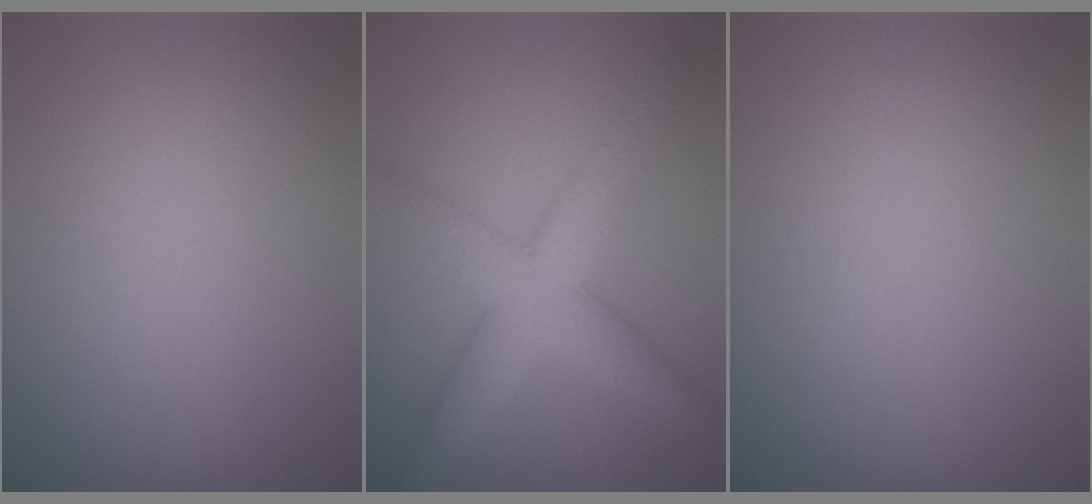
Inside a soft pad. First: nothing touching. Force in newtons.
{"total": 6.0, "press": 6.0, "slide": 0.1}
{"total": 0.0}